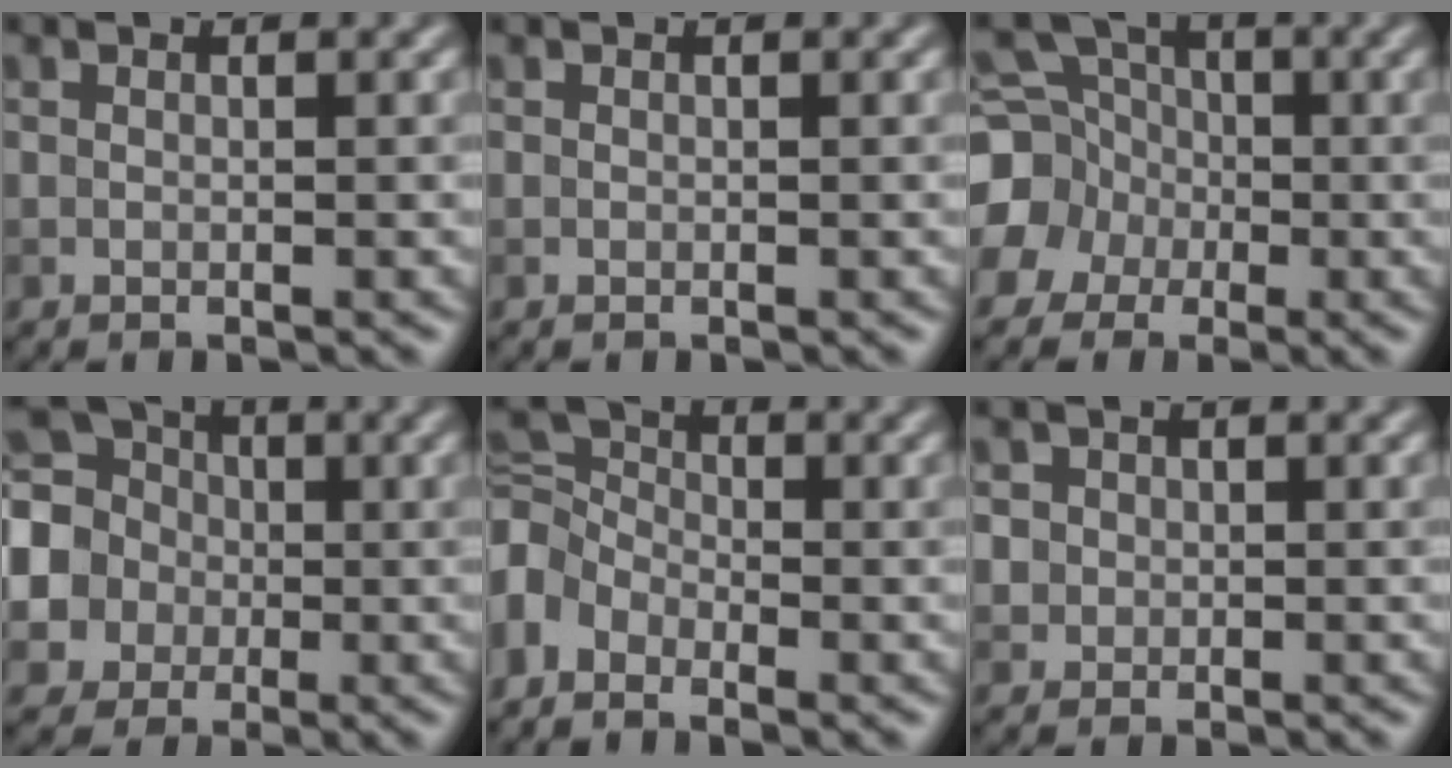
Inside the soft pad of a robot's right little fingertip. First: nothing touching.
{"total": 0.0}
{"total": 8.0, "force": [-1.5, 7.3, 2.7], "torque": [-0.071, 0.005, -0.058]}
{"total": 10.8, "force": [0.6, 10.0, 4.1], "torque": [-0.129, 0.022, -0.020]}
{"total": 4.1, "force": [-2.3, 2.8, 2.0], "torque": [-0.041, 0.008, -0.064]}
{"total": 2.1, "force": [0.7, 1.9, 0.6], "torque": [-0.005, 0.003, 0.019]}